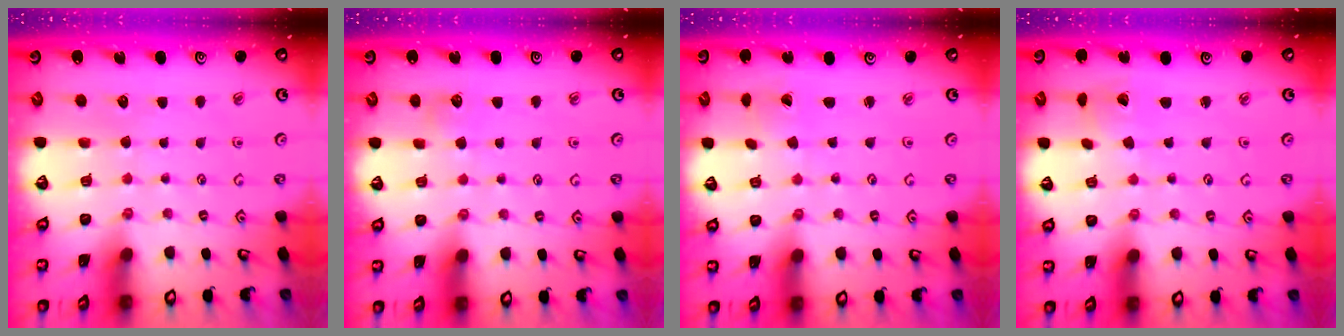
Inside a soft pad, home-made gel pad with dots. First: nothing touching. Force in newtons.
{"total": 3.2, "press": 3.2, "slide": 0.4}
{"total": 0.9, "press": 0.7, "slide": 0.5}
{"total": 2.9, "press": 2.9, "slide": 0.2}